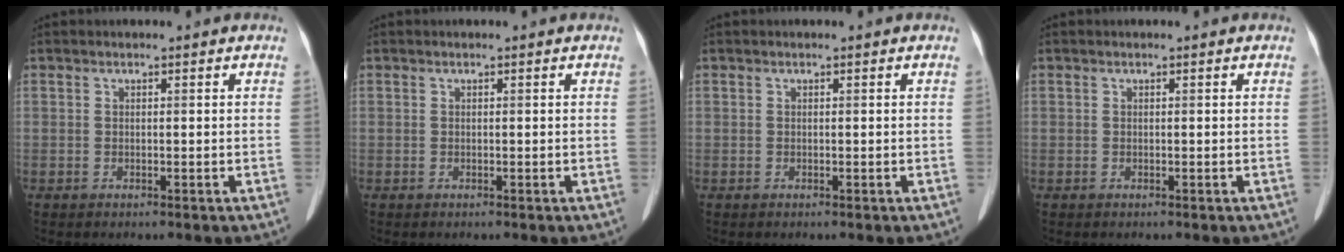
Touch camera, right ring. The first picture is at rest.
{"total": 0.0}
{"total": 0.0}
{"total": 0.0}